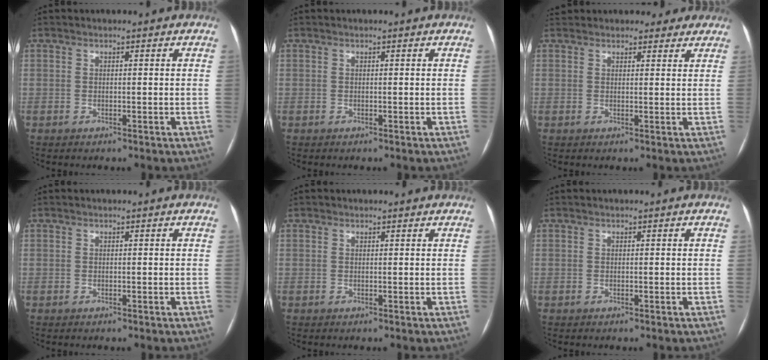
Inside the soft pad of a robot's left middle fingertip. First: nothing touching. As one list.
[{"total": 0.0}, {"total": 6.7, "force": [6.0, 2.7, 1.4], "torque": [-0.005, 0.019, 0.068]}, {"total": 0.0}, {"total": 1.0, "force": [0.8, 0.5, 0.1], "torque": [-0.007, 0.004, 0.009]}, {"total": 0.0}]